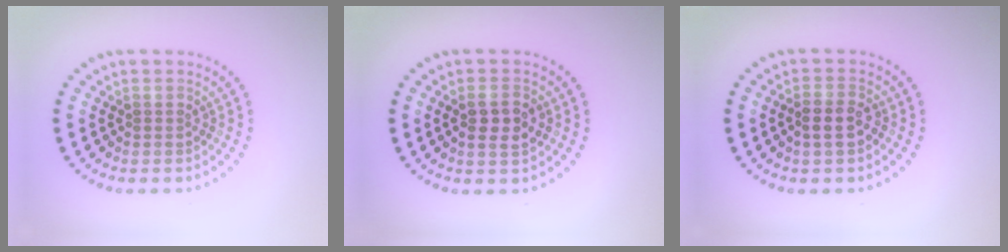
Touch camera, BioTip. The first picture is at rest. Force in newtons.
{"total": 2.5, "press": 2.5, "slide": 0.4}
{"total": 2.4, "press": 2.4, "slide": 0.5}